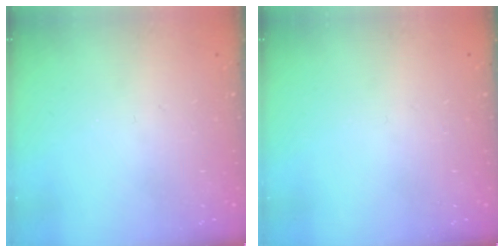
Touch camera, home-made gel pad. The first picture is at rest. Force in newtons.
{"total": 0.0}